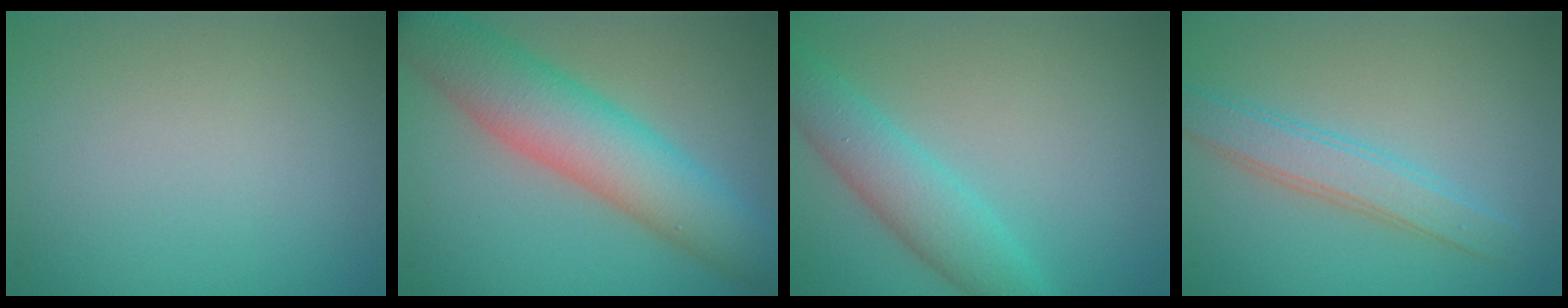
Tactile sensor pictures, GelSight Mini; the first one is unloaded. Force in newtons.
{"total": 8.4, "press": 8.4, "slide": 0.4}
{"total": 4.4, "press": 4.3, "slide": 0.2}
{"total": 3.2, "press": 3.2, "slide": 0.3}